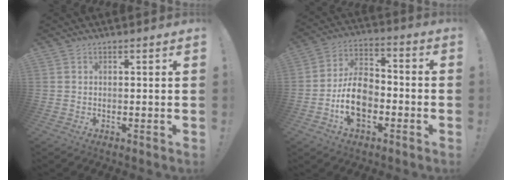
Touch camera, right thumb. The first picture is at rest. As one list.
[{"total": 13.2, "force": [-4.4, 8.8, 8.8], "torque": [-0.159, 0.031, -0.079]}]